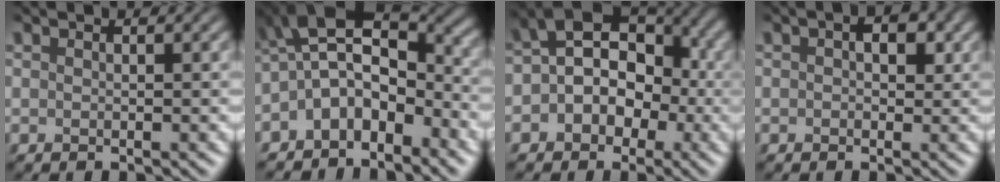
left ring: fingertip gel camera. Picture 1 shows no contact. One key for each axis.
{"total": 6.4, "fx": -3.1, "fy": 3.5, "fz": 4.3, "tx": -0.073, "ty": 0.011, "tz": -0.067}
{"total": 9.0, "fx": -0.2, "fy": 6.8, "fz": 6.0, "tx": -0.062, "ty": 0.037, "tz": -0.030}
{"total": 2.5, "fx": 0.3, "fy": 1.5, "fz": 2.0, "tx": -0.028, "ty": 0.005, "tz": 0.002}